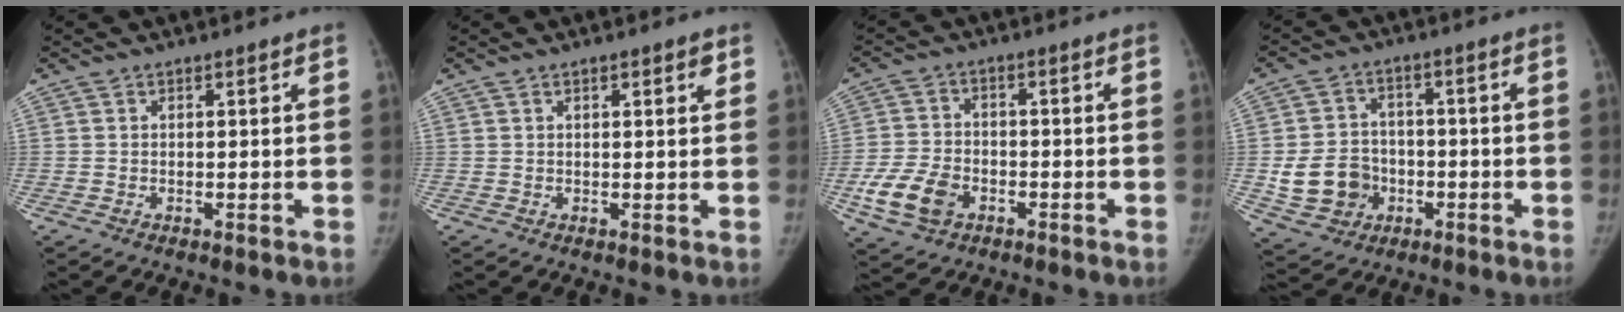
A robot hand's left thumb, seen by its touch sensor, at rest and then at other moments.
{"total": 1.5, "force": [0.7, 0.3, 1.3], "torque": [-0.015, 0.001, 0.008]}
{"total": 8.6, "force": [-3.6, 5.8, 5.2], "torque": [-0.102, 0.015, -0.064]}
{"total": 10.0, "force": [-2.3, 8.9, 4.1], "torque": [-0.046, 0.019, -0.028]}